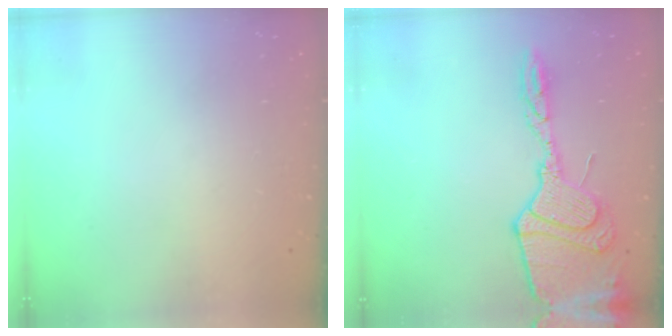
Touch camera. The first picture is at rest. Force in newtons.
{"total": 17.9, "press": 17.8, "slide": 1.4}